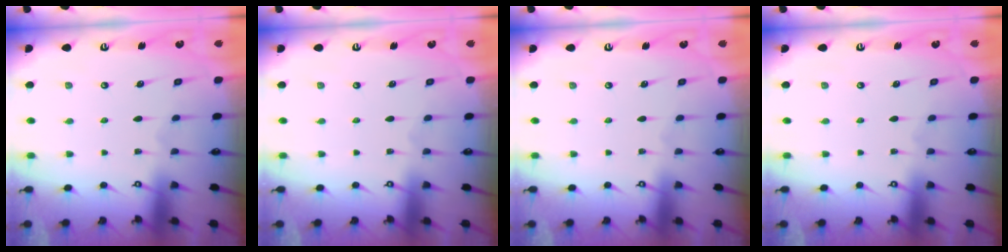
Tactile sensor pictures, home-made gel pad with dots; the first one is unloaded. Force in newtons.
{"total": 0.0}
{"total": 0.0}
{"total": 0.0}